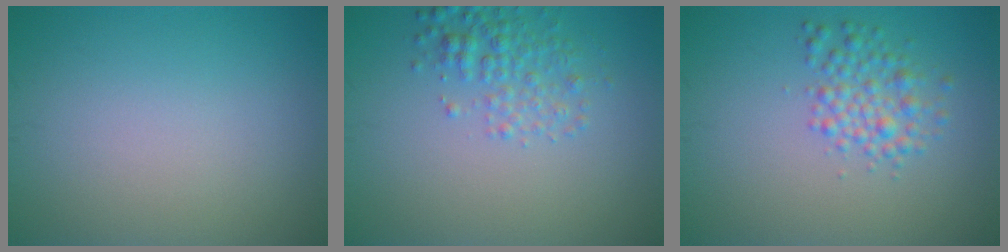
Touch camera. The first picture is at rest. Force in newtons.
{"total": 2.6, "press": 2.6, "slide": 0.1}
{"total": 2.8, "press": 2.8, "slide": 0.0}